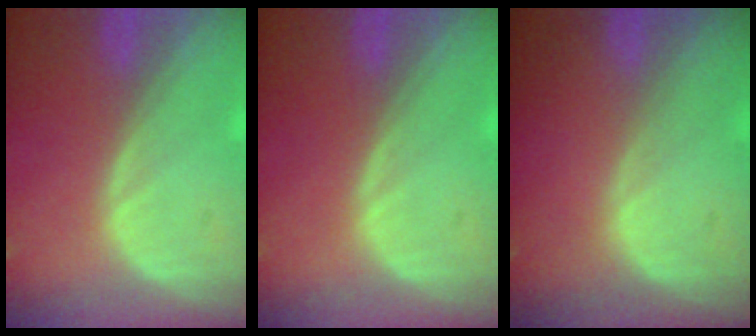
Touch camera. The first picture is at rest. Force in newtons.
{"total": 0.0}
{"total": 0.0}